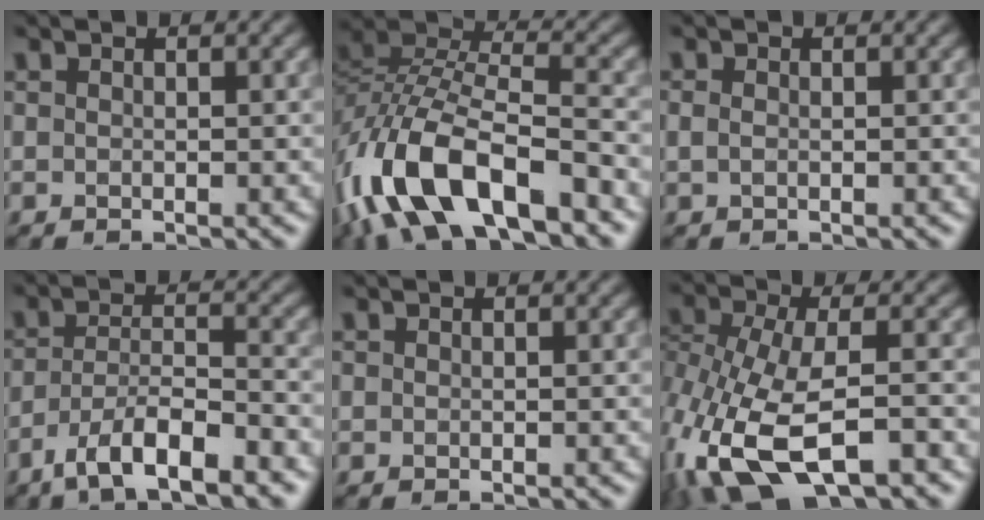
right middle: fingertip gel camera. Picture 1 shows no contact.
{"total": 13.2, "force": [-7.7, 5.5, 9.1], "torque": [-0.189, 0.003, -0.154]}
{"total": 0.6, "force": [0.0, 0.4, 0.4], "torque": [-0.010, 0.001, 0.001]}
{"total": 7.5, "force": [-5.3, 2.0, 5.0], "torque": [-0.086, -0.002, -0.090]}
{"total": 0.0}
{"total": 10.1, "force": [-4.9, 4.8, 7.4], "torque": [-0.167, -0.009, -0.090]}